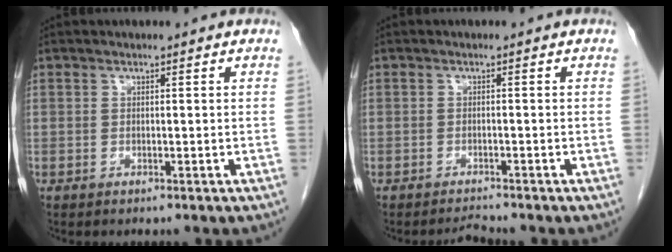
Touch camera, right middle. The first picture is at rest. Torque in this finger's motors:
{"motor_torque": [-0.25, -0.29, -0.11, -0.01]}